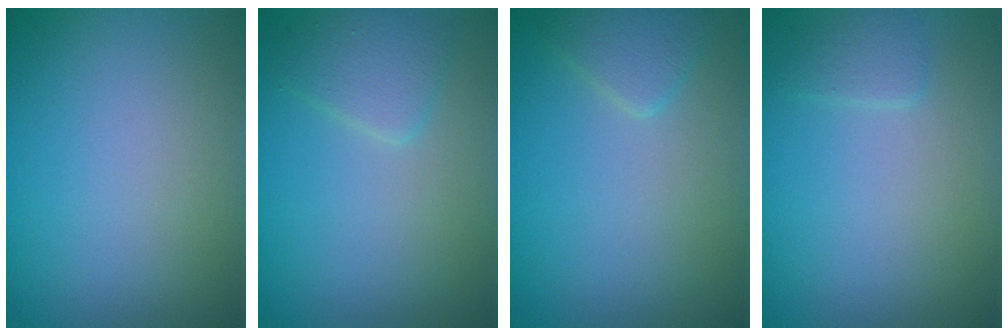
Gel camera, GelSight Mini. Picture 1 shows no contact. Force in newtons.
{"total": 1.9, "press": 1.9, "slide": 0.1}
{"total": 1.5, "press": 1.5, "slide": 0.1}
{"total": 1.0, "press": 1.0, "slide": 0.1}